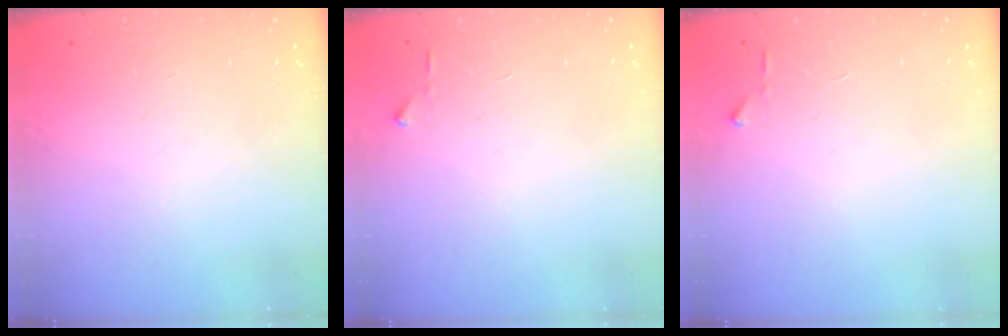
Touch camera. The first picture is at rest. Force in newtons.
{"total": 3.0, "press": 2.9, "slide": 0.4}
{"total": 3.0, "press": 2.9, "slide": 0.4}